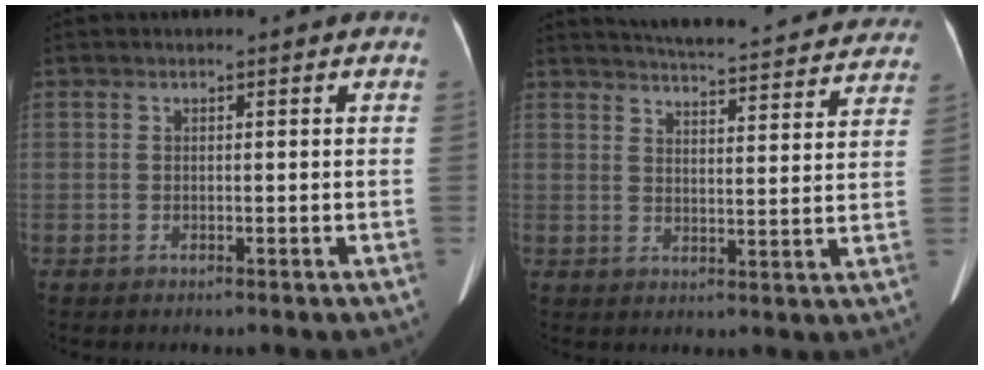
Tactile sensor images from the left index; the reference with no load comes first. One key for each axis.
{"total": 24.1, "fx": 22.6, "fy": 3.9, "fz": 7.6, "tx": -0.112, "ty": -0.029, "tz": 0.271}